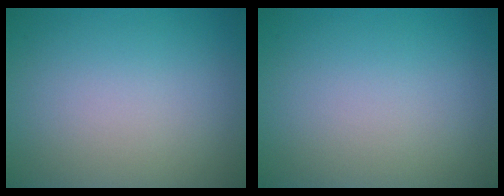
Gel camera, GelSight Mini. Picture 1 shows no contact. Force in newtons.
{"total": 0.0}